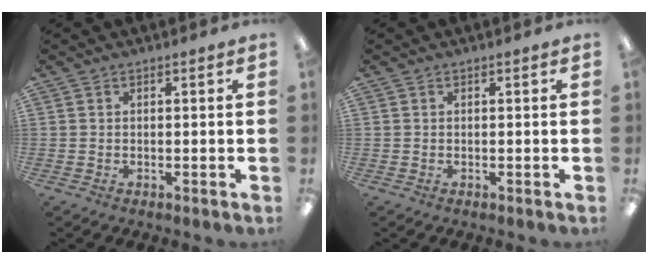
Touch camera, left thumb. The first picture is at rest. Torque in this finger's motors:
{"motor_torque": [-0.18, 0.17, 0.02, 0.01, 0.00]}